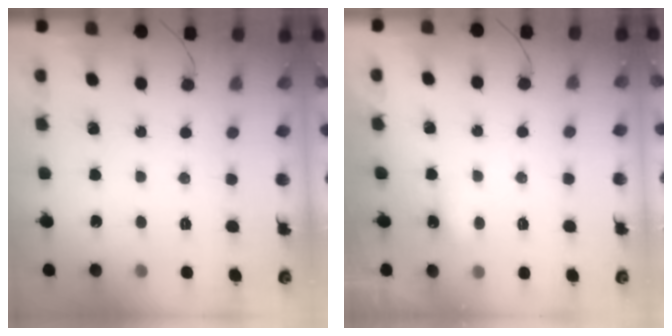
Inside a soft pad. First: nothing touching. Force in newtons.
{"total": 3.2, "press": 3.2, "slide": 0.7}